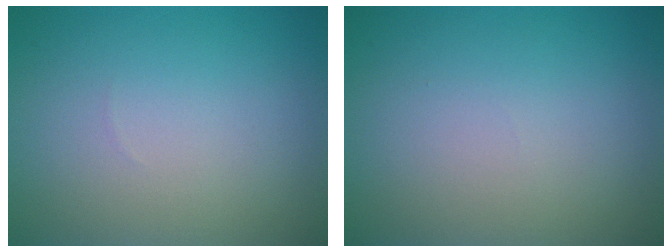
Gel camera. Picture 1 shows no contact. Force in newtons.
{"total": 0.0}